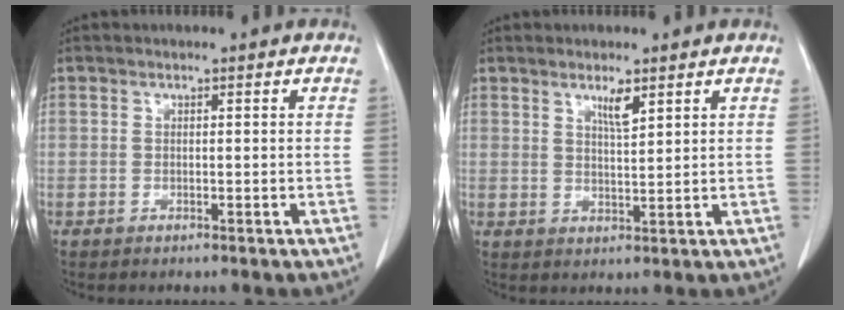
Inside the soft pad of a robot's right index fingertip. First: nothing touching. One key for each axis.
{"total": 3.0, "fx": 1.9, "fy": 0.2, "fz": 2.3, "tx": -0.046, "ty": -0.005, "tz": 0.038}